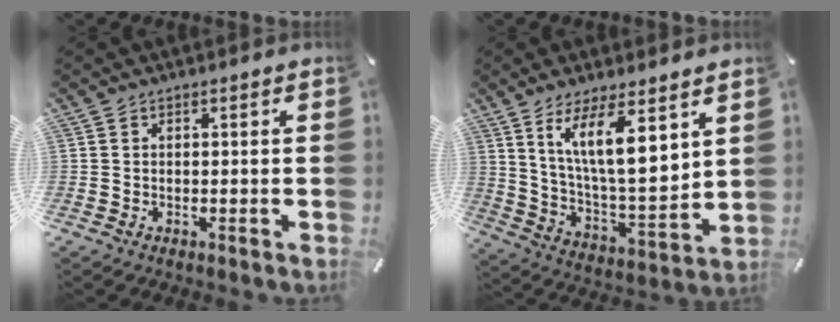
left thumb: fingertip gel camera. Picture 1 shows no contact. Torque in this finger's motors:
{"motor_torque": [1.88, 1.88, 1.39, -1.39, 0.40]}